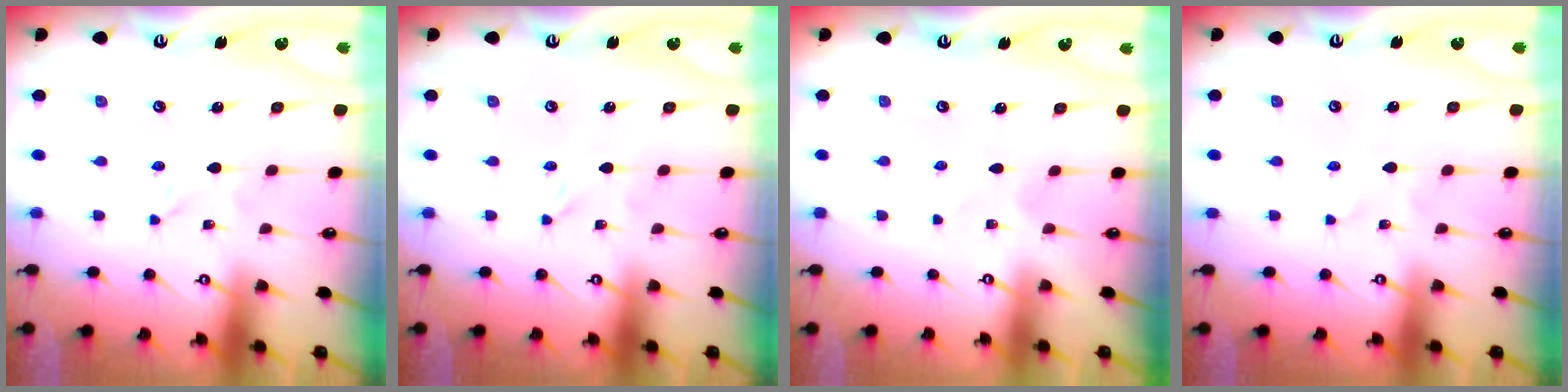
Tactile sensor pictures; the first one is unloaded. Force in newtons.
{"total": 0.0}
{"total": 0.9, "press": 0.8, "slide": 0.1}
{"total": 1.9, "press": 1.9, "slide": 0.2}